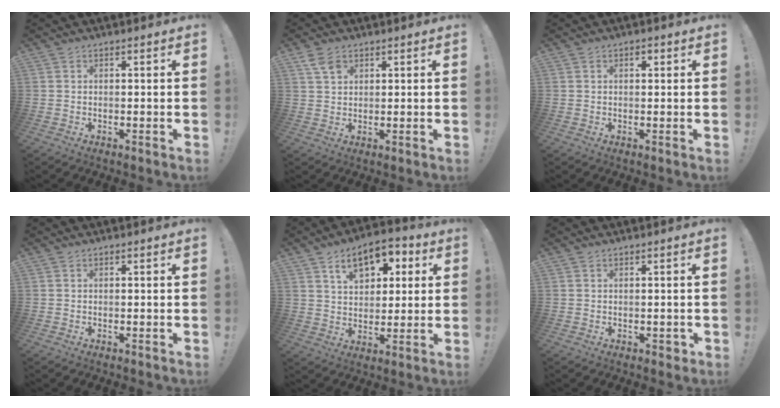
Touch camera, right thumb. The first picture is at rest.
{"total": 4.1, "force": [2.3, 2.6, 2.3], "torque": [-0.038, -0.005, 0.045]}
{"total": 1.2, "force": [0.5, 0.8, 0.7], "torque": [-0.008, 0.001, 0.006]}
{"total": 0.0}
{"total": 12.5, "force": [6.0, 8.1, 7.4], "torque": [-0.106, -0.020, 0.107]}
{"total": 1.6, "force": [0.0, 1.2, 1.0], "torque": [-0.005, 0.000, -0.002]}